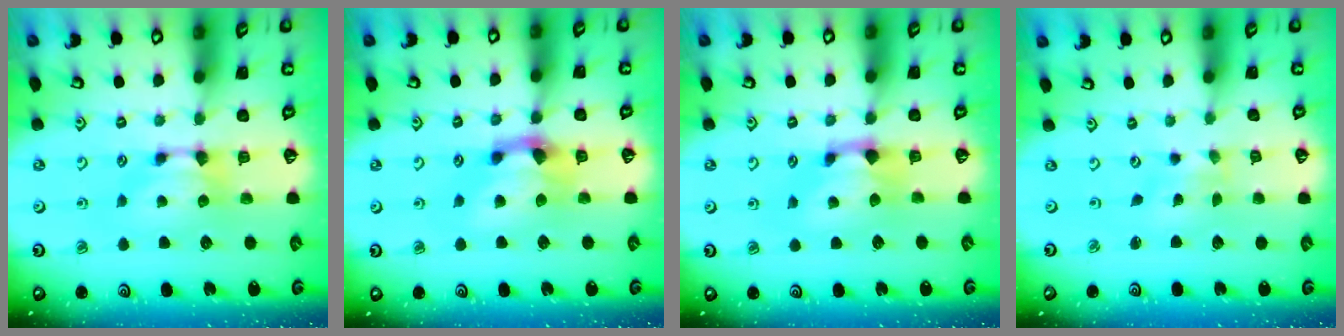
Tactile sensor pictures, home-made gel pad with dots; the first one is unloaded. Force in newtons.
{"total": 3.0, "press": 2.4, "slide": 1.8}
{"total": 1.2, "press": 0.4, "slide": 1.1}
{"total": 4.3, "press": 4.3, "slide": 0.7}